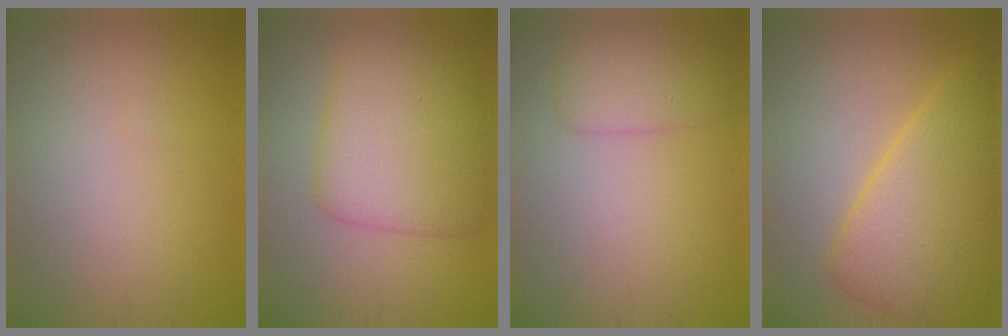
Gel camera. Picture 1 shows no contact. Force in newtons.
{"total": 6.8, "press": 6.8, "slide": 0.1}
{"total": 2.6, "press": 2.6, "slide": 0.0}
{"total": 7.1, "press": 7.1, "slide": 0.3}